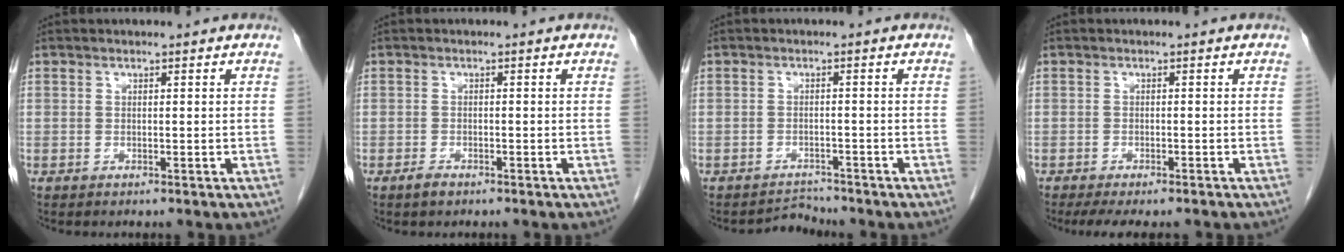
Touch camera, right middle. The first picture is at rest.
{"total": 1.4, "force": [-1.0, 0.5, 0.7], "torque": [-0.019, 0.000, -0.015]}
{"total": 2.3, "force": [-2.0, 0.1, -1.1], "torque": [0.021, -0.004, -0.031]}
{"total": 7.2, "force": [-6.0, 1.9, 3.6], "torque": [-0.046, -0.007, -0.085]}